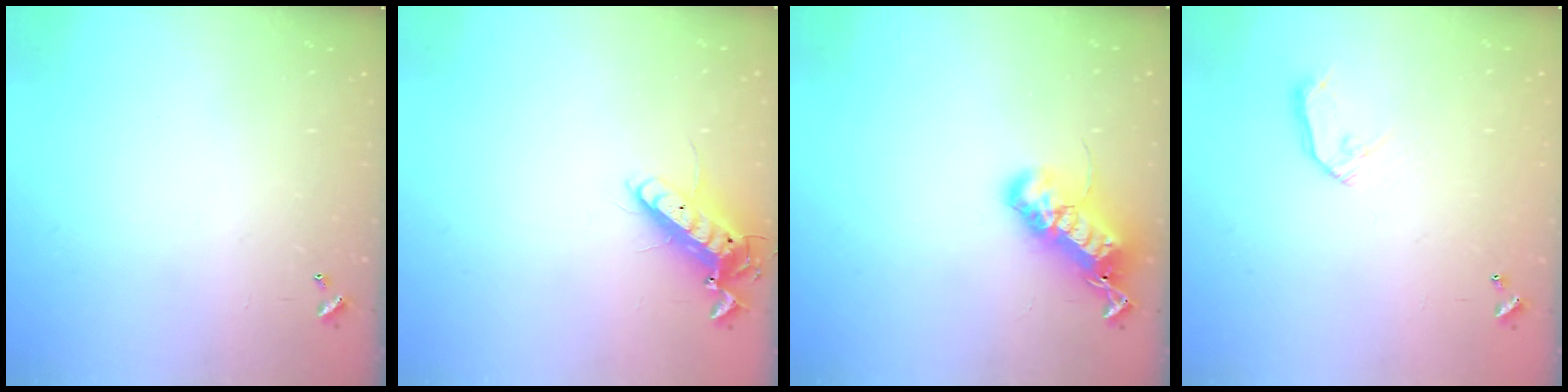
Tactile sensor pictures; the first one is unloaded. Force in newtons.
{"total": 12.2, "press": 12.0, "slide": 2.3}
{"total": 21.0, "press": 21.0, "slide": 0.4}
{"total": 8.0, "press": 8.0, "slide": 0.4}